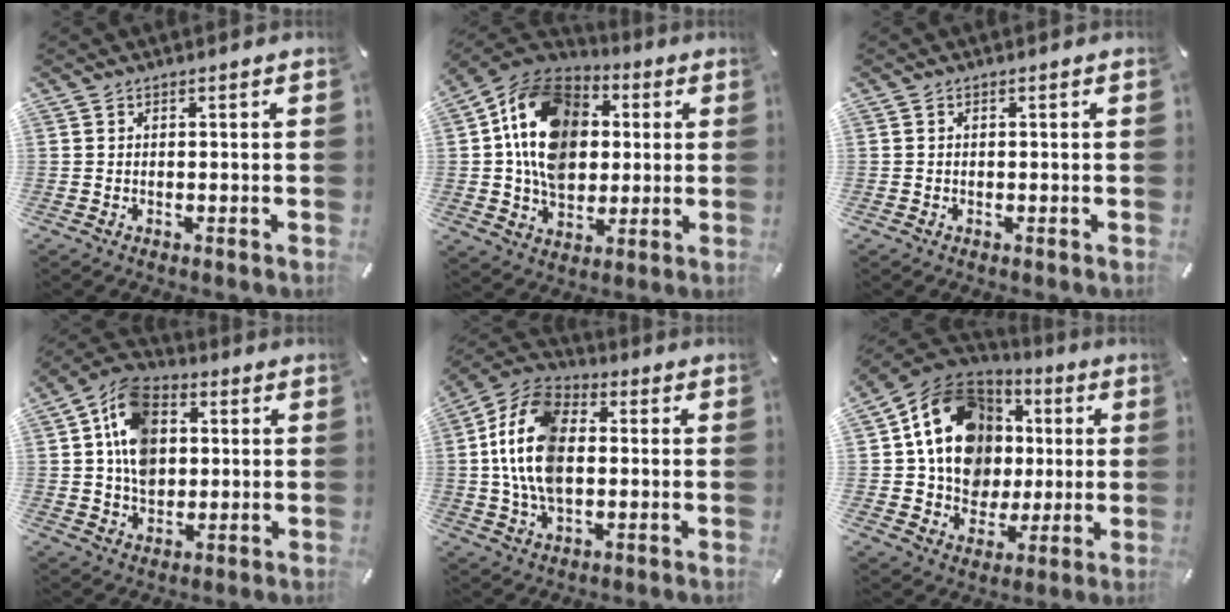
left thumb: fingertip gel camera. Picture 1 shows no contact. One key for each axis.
{"total": 17.1, "fx": 1.6, "fy": 13.9, "fz": 9.8, "tx": -0.187, "ty": 0.014, "tz": 0.031}
{"total": 0.0}
{"total": 13.2, "fx": 2.1, "fy": 10.3, "fz": 8.0, "tx": -0.155, "ty": 0.012, "tz": 0.040}
{"total": 15.6, "fx": 0.0, "fy": 10.6, "fz": 11.5, "tx": -0.264, "ty": 0.009, "tz": -0.001}
{"total": 18.4, "fx": 4.3, "fy": 15.8, "fz": 8.5, "tx": -0.141, "ty": -0.023, "tz": 0.094}